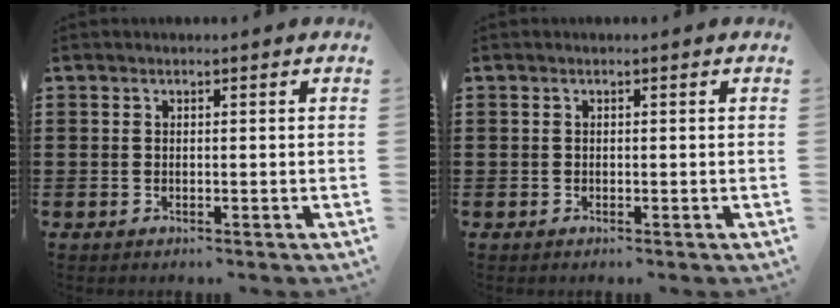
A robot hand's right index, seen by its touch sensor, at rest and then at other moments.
{"total": 0.0}